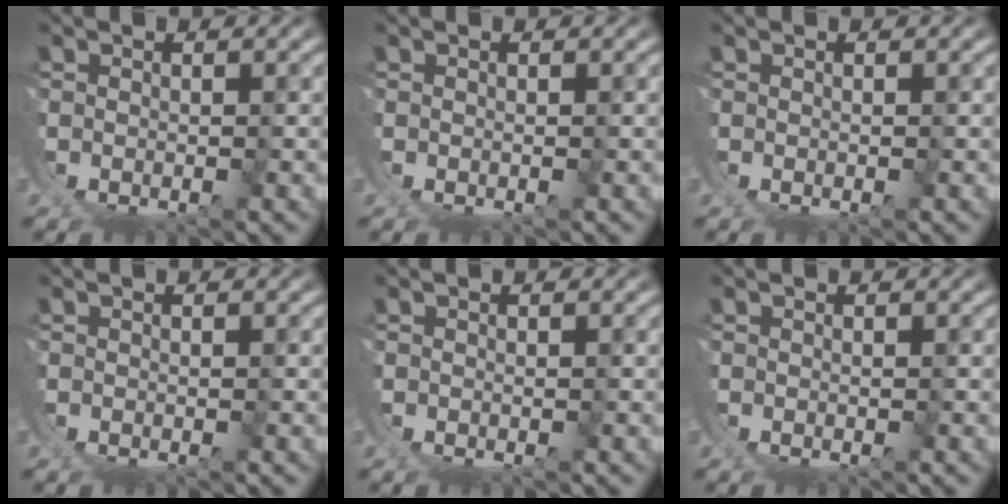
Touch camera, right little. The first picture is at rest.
{"total": 0.0}
{"total": 0.0}
{"total": 0.0}
{"total": 0.0}
{"total": 0.0}